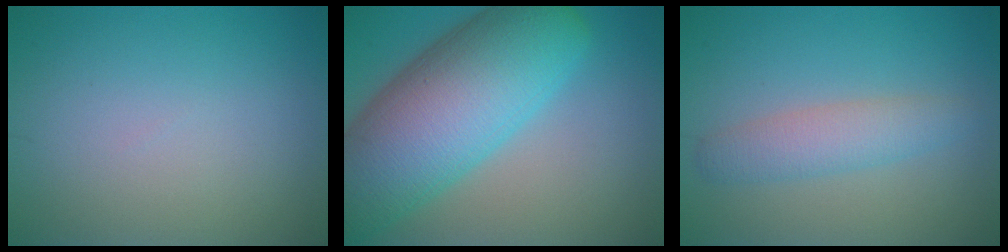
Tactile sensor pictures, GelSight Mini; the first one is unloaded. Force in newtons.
{"total": 13.7, "press": 13.7, "slide": 0.6}
{"total": 3.0, "press": 3.0, "slide": 0.1}